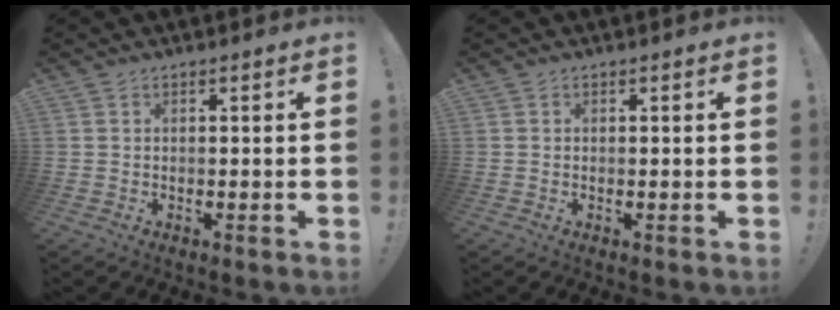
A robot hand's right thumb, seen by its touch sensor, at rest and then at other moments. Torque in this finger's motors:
{"motor_torque": [0.10, -0.01, -0.08, 0.22, -0.12]}